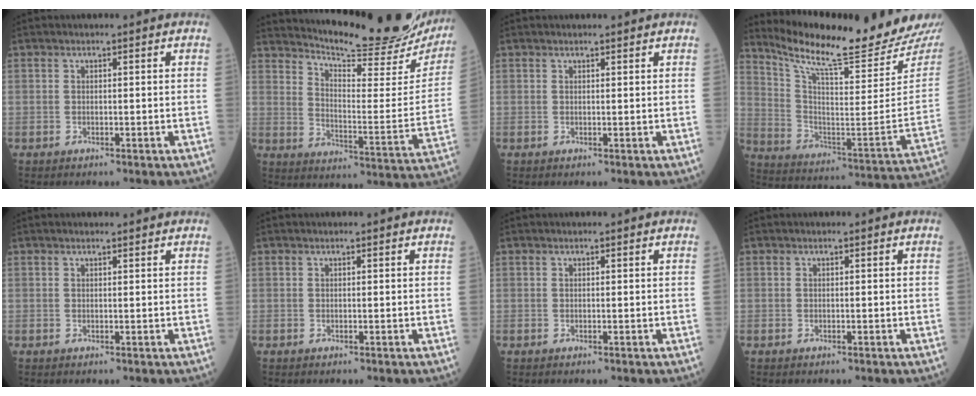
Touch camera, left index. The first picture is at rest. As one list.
[{"total": 24.2, "force": [22.3, 2.5, 8.8], "torque": [-0.142, -0.079, 0.288]}, {"total": 1.2, "force": [1.2, 0.0, 0.3], "torque": [-0.007, 0.007, 0.018]}, {"total": 21.3, "force": [19.7, -0.6, 8.1], "torque": [-0.154, -0.095, 0.295]}, {"total": 1.5, "force": [1.4, 0.0, 0.4], "torque": [-0.009, 0.007, 0.020]}, {"total": 0.0}, {"total": 0.0}, {"total": 0.0}]